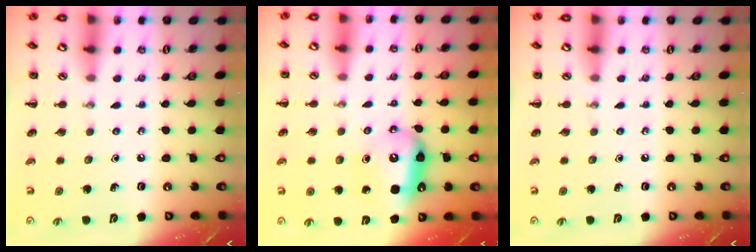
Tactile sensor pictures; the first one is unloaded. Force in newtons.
{"total": 8.4, "press": 8.4, "slide": 0.9}
{"total": 0.0}